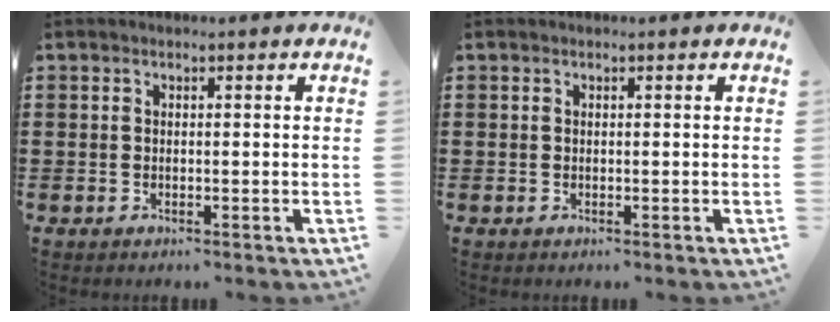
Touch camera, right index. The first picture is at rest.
{"total": 0.0}